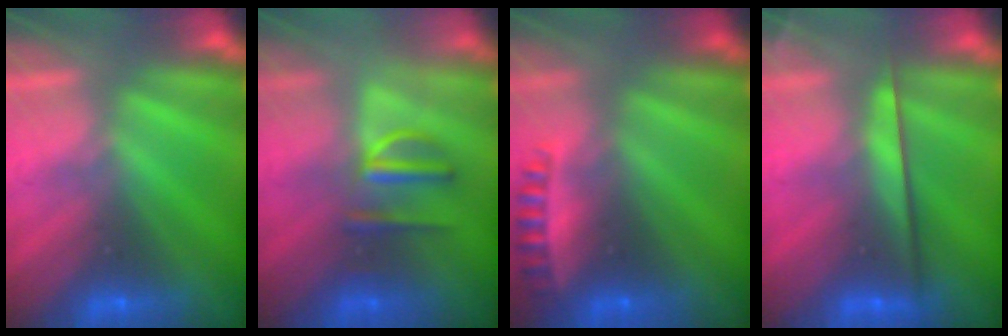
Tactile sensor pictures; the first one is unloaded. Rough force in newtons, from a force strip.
{"total": 3.1}
{"total": 2.5}
{"total": 2.4}